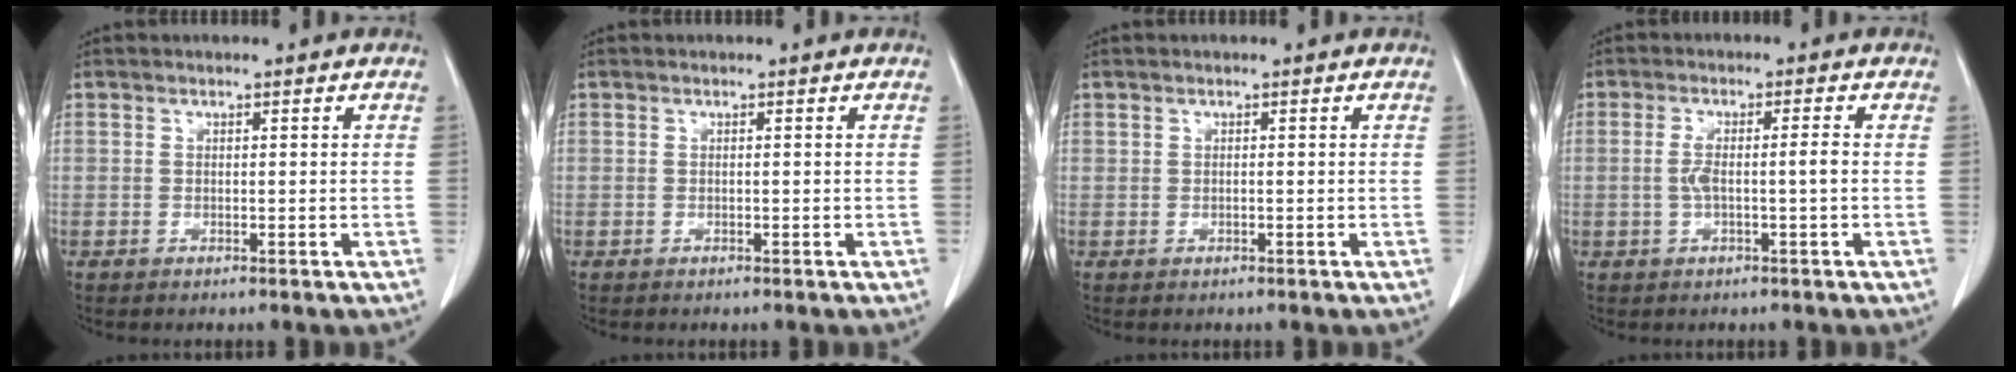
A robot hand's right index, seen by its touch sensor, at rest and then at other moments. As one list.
[{"total": 0.0}, {"total": 0.0}, {"total": 3.8, "force": [-0.4, 0.3, 3.8], "torque": [-0.078, 0.007, -0.004]}]